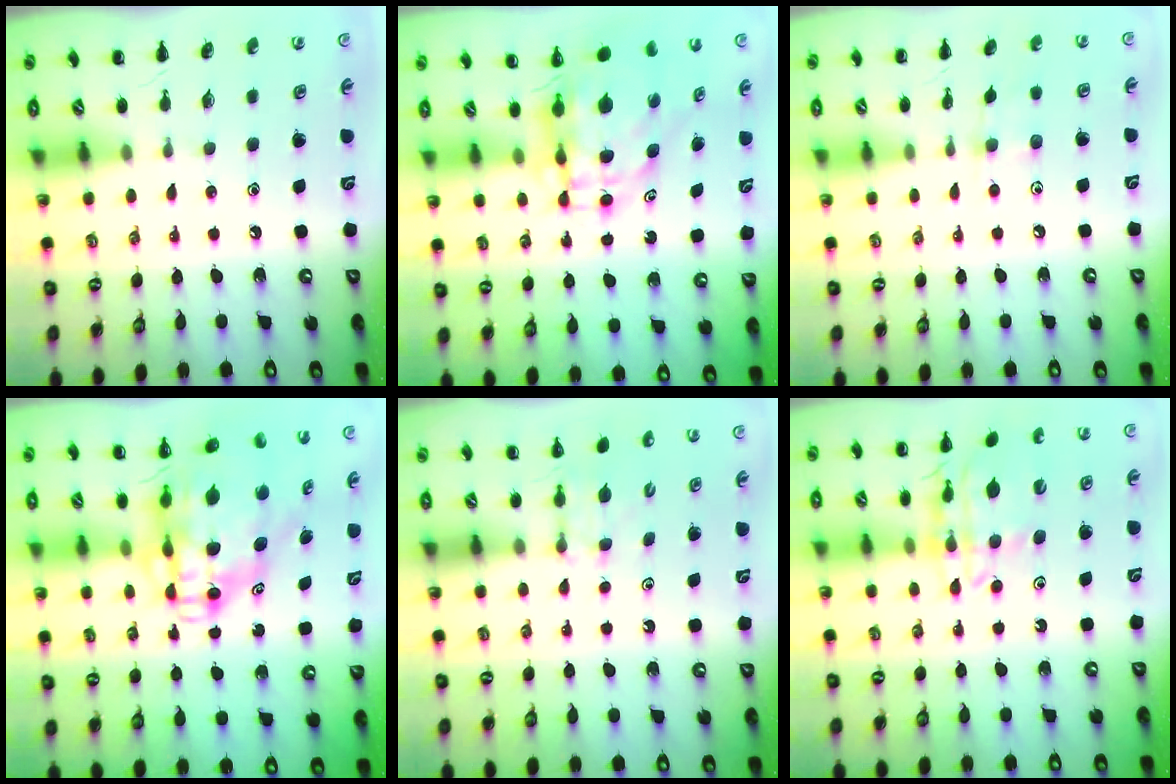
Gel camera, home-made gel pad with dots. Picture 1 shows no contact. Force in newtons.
{"total": 6.2, "press": 6.1, "slide": 1.1}
{"total": 5.5, "press": 5.2, "slide": 1.7}
{"total": 11.3, "press": 10.9, "slide": 2.8}
{"total": 2.7, "press": 2.5, "slide": 1.1}
{"total": 12.2, "press": 11.9, "slide": 3.0}